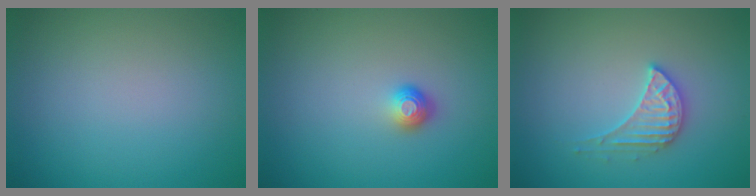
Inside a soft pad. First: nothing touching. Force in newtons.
{"total": 1.2, "press": 0.9, "slide": 0.7}
{"total": 3.0, "press": 2.9, "slide": 0.4}